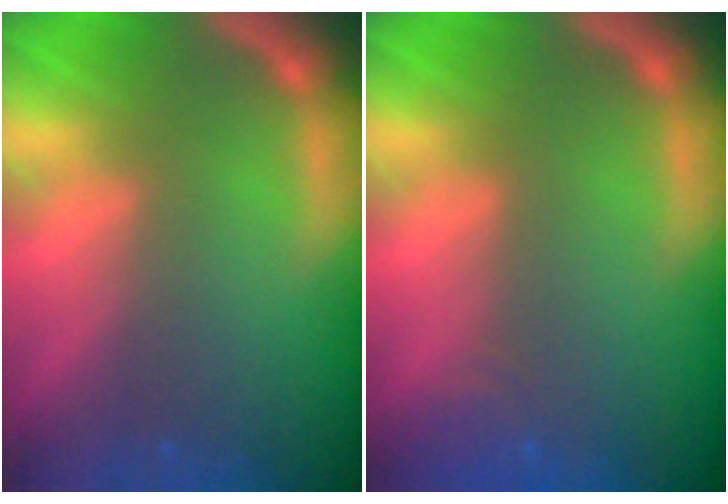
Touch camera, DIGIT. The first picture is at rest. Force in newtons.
{"total": 1.9}